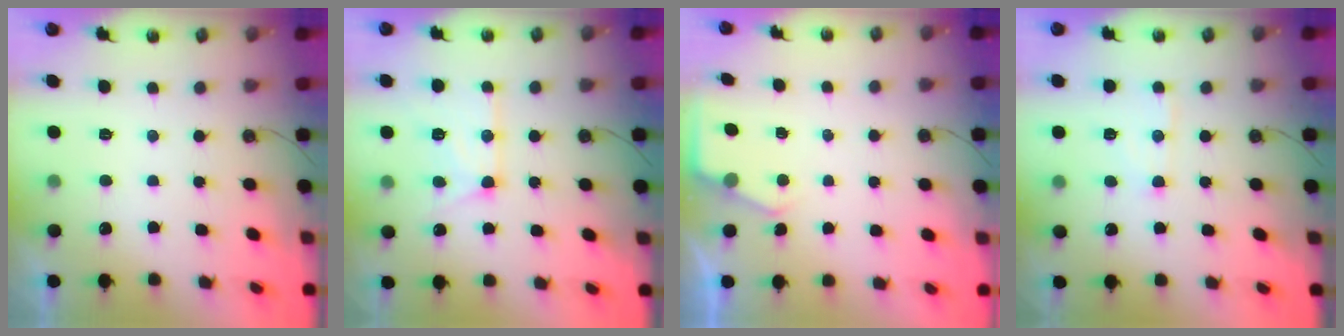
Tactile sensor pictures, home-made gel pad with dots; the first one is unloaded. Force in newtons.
{"total": 13.2, "press": 13.1, "slide": 1.2}
{"total": 2.8, "press": 2.8, "slide": 0.4}
{"total": 7.3, "press": 7.3, "slide": 0.5}